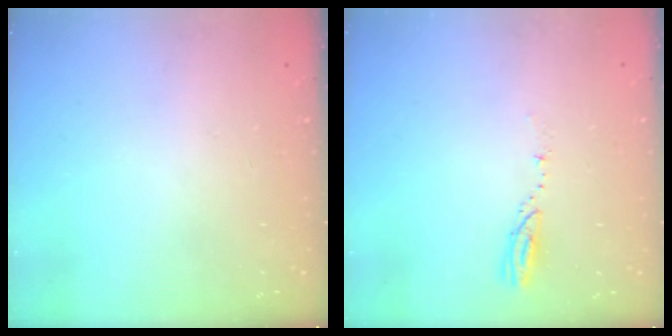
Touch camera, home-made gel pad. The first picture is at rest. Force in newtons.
{"total": 3.1, "press": 3.1, "slide": 0.3}